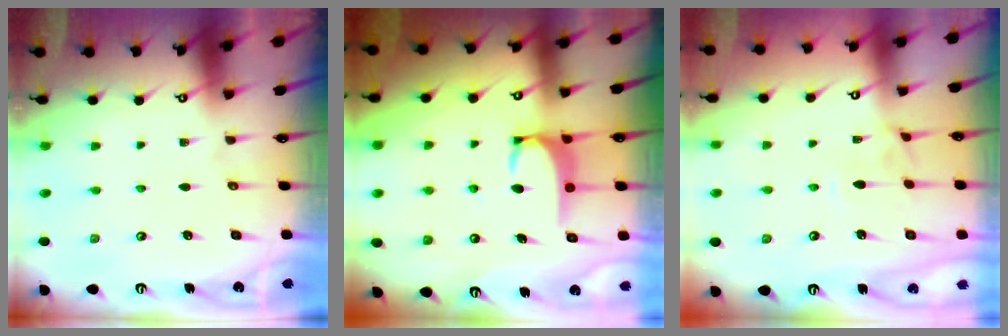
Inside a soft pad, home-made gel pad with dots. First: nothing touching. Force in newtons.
{"total": 2.7, "press": 2.7, "slide": 0.4}
{"total": 3.6, "press": 3.6, "slide": 0.5}